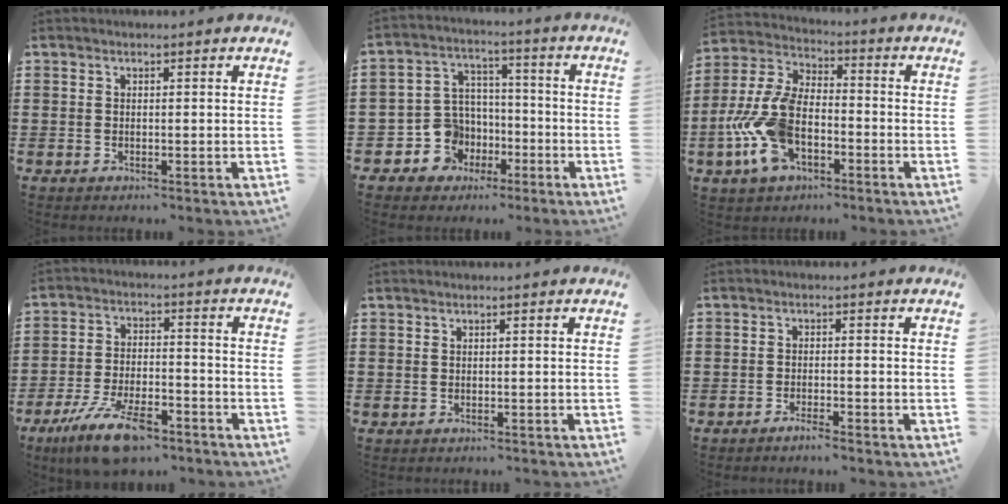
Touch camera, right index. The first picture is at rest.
{"total": 8.0, "force": [-2.8, 7.2, 2.0], "torque": [-0.083, 0.007, -0.052]}
{"total": 11.6, "force": [-3.8, 6.3, 9.0], "torque": [-0.244, -0.010, -0.081]}
{"total": 10.9, "force": [-7.7, 3.4, 7.1], "torque": [-0.140, 0.016, -0.141]}
{"total": 0.0}
{"total": 1.6, "force": [-1.5, 0.0, 0.7], "torque": [-0.013, -0.001, -0.027]}